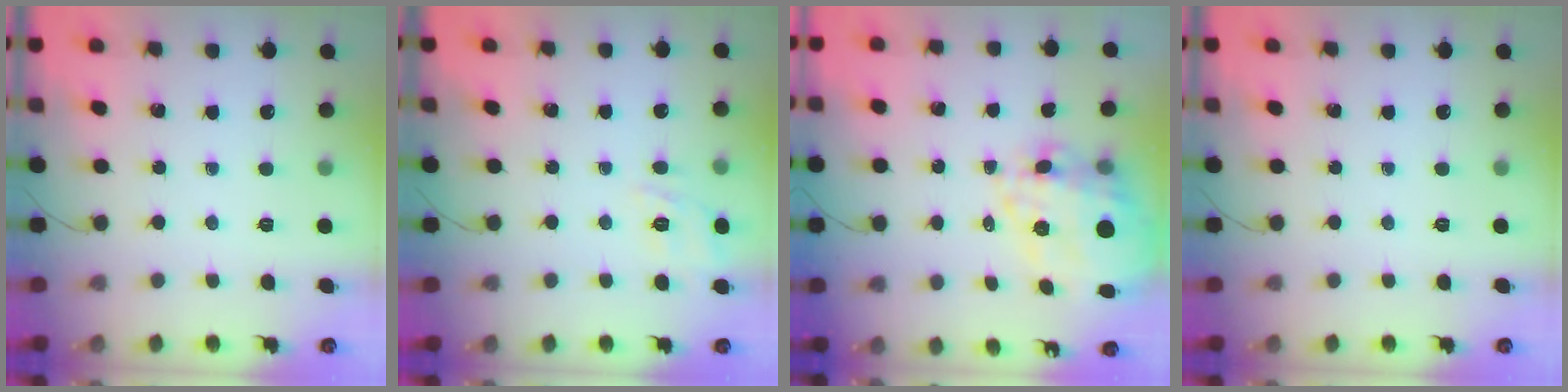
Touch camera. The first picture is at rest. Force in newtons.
{"total": 2.8, "press": 2.2, "slide": 1.7}
{"total": 14.0, "press": 13.4, "slide": 4.1}
{"total": 0.0}